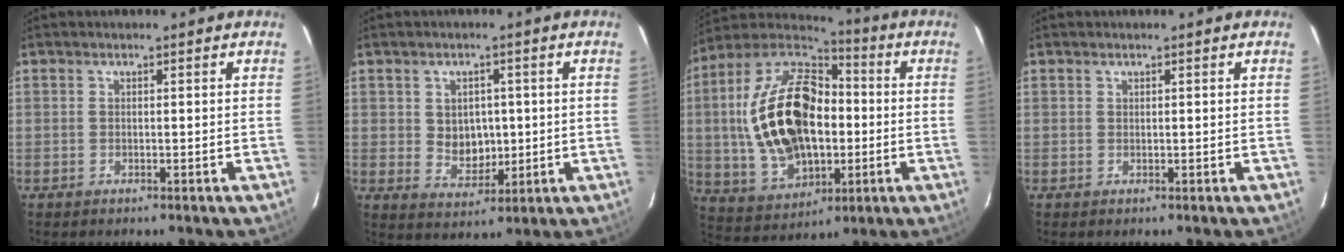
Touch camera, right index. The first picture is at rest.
{"total": 6.4, "force": [0.5, 5.1, 3.8], "torque": [-0.065, 0.002, 0.021]}
{"total": 24.3, "force": [-0.3, 14.7, 19.3], "torque": [-0.407, 0.018, 0.010]}
{"total": 0.0}